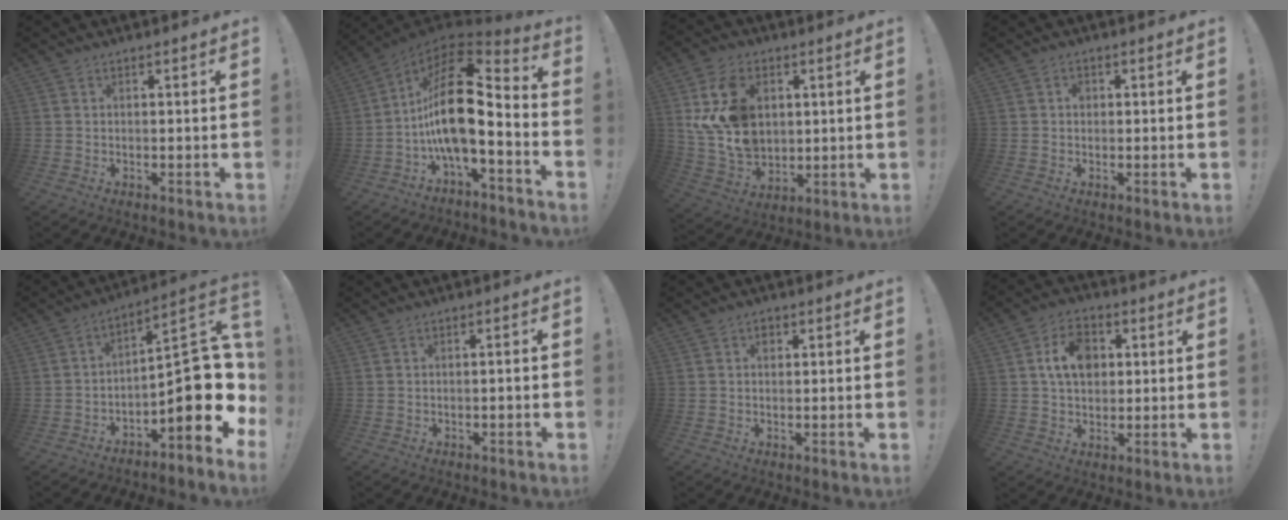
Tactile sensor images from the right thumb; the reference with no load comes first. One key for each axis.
{"total": 19.2, "fx": -0.7, "fy": 7.5, "fz": 17.7, "tx": -0.325, "ty": -0.001, "tz": -0.016}
{"total": 18.1, "fx": 4.9, "fy": 13.1, "fz": 11.4, "tx": -0.226, "ty": -0.021, "tz": 0.096}
{"total": 1.6, "fx": 0.0, "fy": 1.3, "fz": 0.8, "tx": -0.004, "ty": 0.000, "tz": -0.004}
{"total": 17.9, "fx": -3.3, "fy": 6.9, "fz": 16.2, "tx": -0.221, "ty": 0.009, "tz": -0.045}
{"total": 1.3, "fx": -0.8, "fy": -0.2, "fz": 1.0, "tx": -0.015, "ty": 0.002, "tz": -0.015}
{"total": 1.2, "fx": 0.5, "fy": 0.9, "fz": 0.5, "tx": 0.003, "ty": -0.002, "tz": 0.005}
{"total": 10.4, "fx": 2.5, "fy": 7.7, "fz": 6.6, "tx": -0.099, "ty": 0.007, "tz": 0.047}